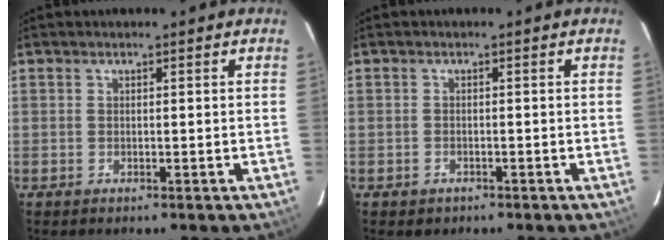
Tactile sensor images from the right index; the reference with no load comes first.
{"total": 1.4, "force": [-0.8, 1.1, 0.2], "torque": [-0.007, 0.002, -0.008]}